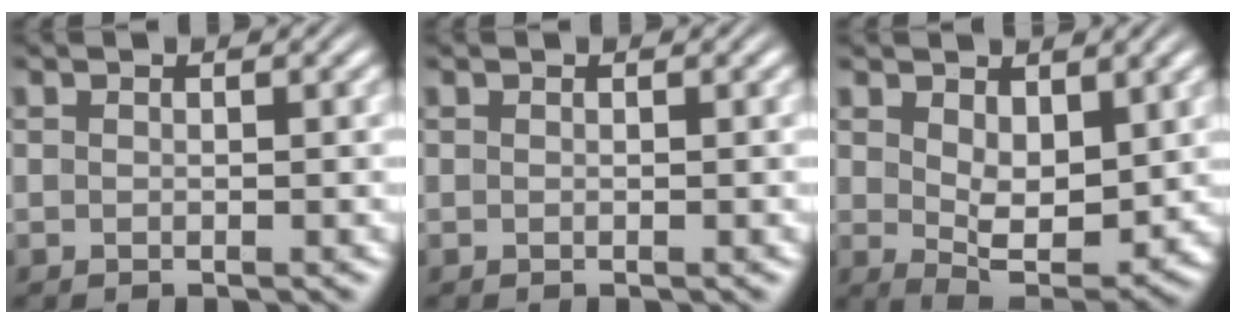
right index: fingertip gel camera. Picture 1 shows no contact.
{"total": 0.0}
{"total": 4.6, "force": [0.7, 2.1, 4.0], "torque": [-0.059, -0.033, 0.022]}